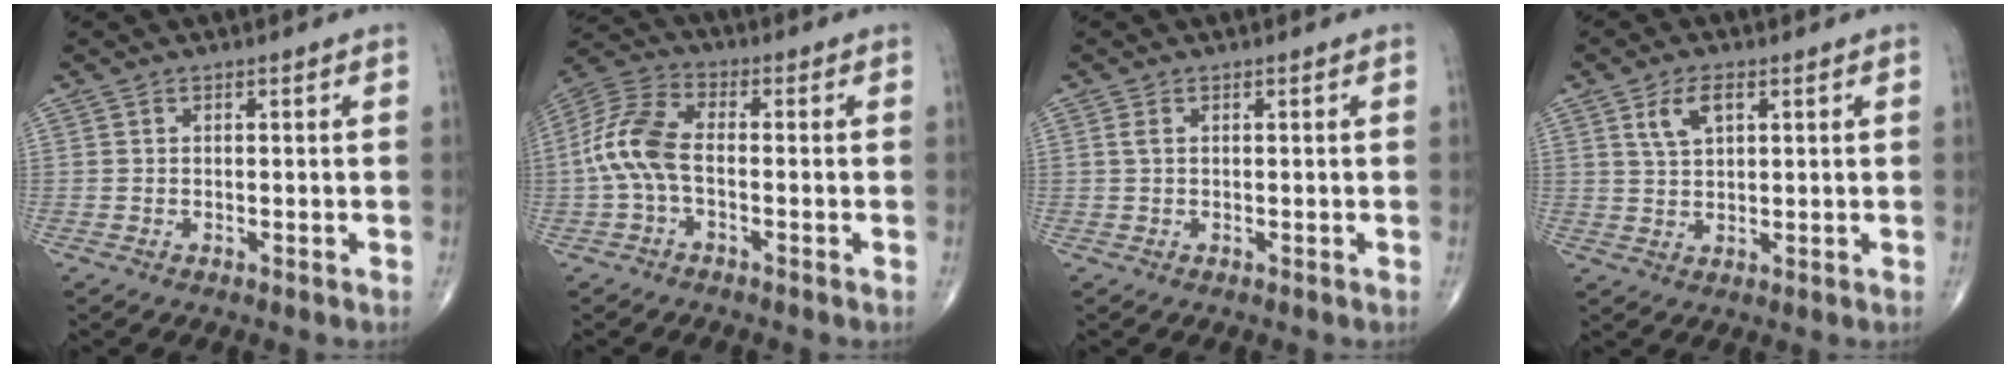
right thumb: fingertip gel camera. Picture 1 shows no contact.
{"total": 9.5, "force": [-1.3, 4.8, 8.1], "torque": [-0.181, 0.028, -0.036]}
{"total": 0.9, "force": [0.3, 0.5, 0.7], "torque": [-0.019, 0.009, 0.009]}
{"total": 5.0, "force": [2.2, 2.5, 3.7], "torque": [-0.065, -0.001, 0.047]}